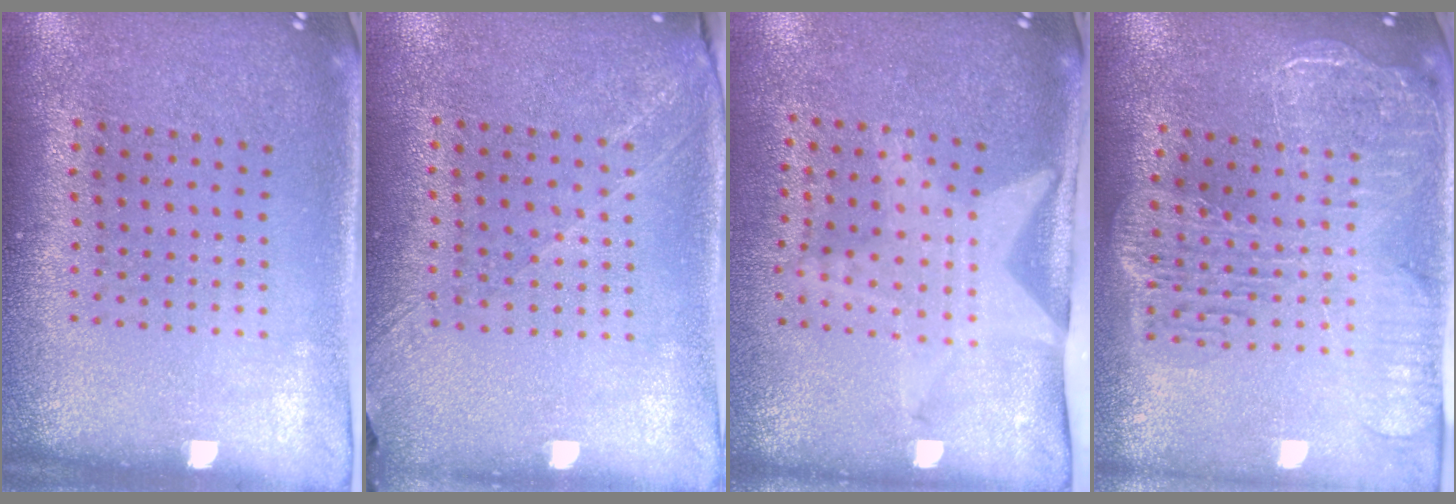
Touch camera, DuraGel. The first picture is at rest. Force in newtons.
{"total": 1.3, "press": 1.2, "slide": 0.4}
{"total": 2.1, "press": 1.5, "slide": 1.5}
{"total": 2.7, "press": 2.3, "slide": 1.4}